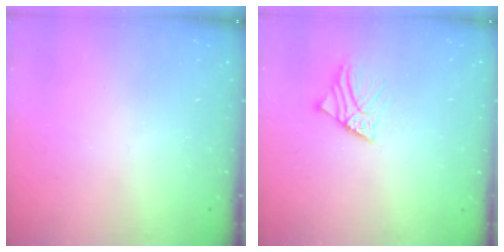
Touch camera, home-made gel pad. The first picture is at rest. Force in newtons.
{"total": 4.1, "press": 4.1, "slide": 0.6}